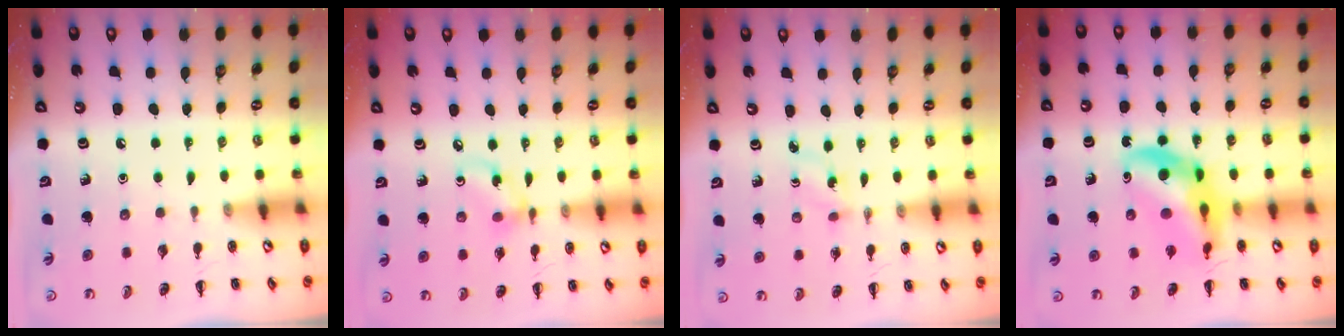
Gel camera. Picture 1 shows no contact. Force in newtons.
{"total": 6.1, "press": 6.0, "slide": 1.1}
{"total": 2.5, "press": 2.4, "slide": 0.8}
{"total": 11.7, "press": 11.3, "slide": 3.0}